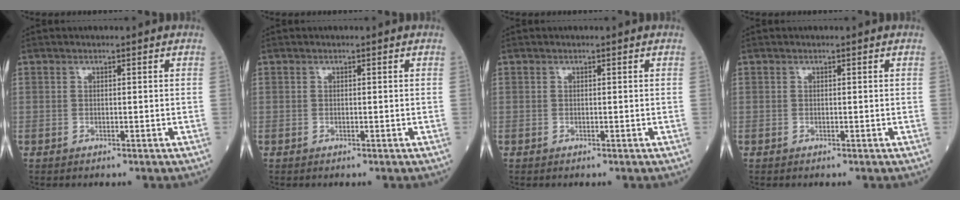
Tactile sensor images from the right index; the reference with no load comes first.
{"total": 0.0}
{"total": 0.0}
{"total": 0.0}